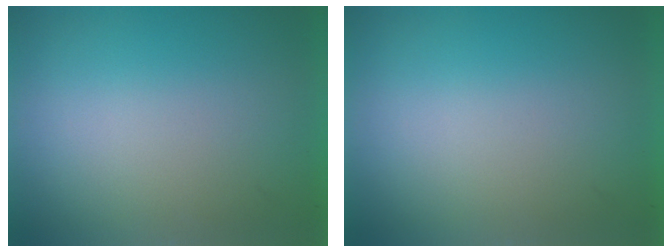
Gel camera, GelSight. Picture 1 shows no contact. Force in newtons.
{"total": 0.0}